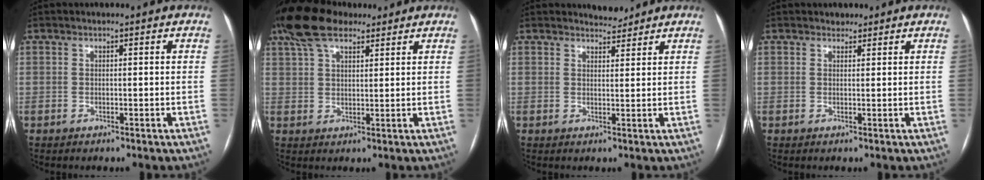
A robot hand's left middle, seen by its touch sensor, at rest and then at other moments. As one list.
[{"total": 10.2, "force": [7.5, 4.0, 5.6], "torque": [-0.117, 0.044, 0.141]}, {"total": 2.4, "force": [2.3, 0.5, 0.0], "torque": [0.001, -0.005, 0.036]}, {"total": 1.1, "force": [0.9, 0.7, 0.0], "torque": [0.001, 0.001, 0.010]}]